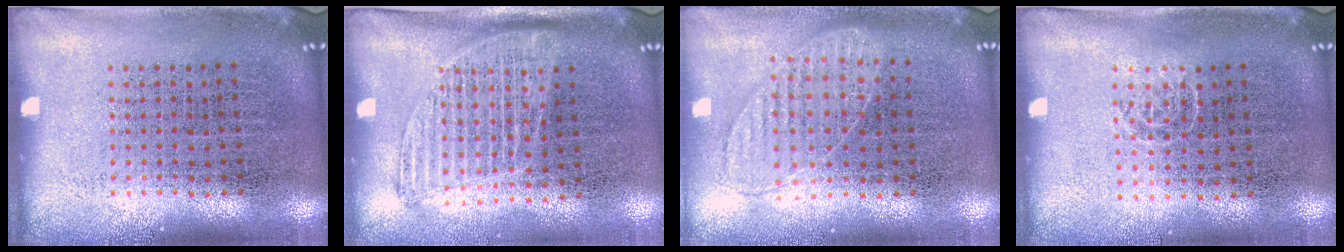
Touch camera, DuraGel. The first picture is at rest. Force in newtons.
{"total": 1.3, "press": 1.1, "slide": 0.7}
{"total": 0.9, "press": 0.9, "slide": 0.2}
{"total": 0.6, "press": 0.4, "slide": 0.5}